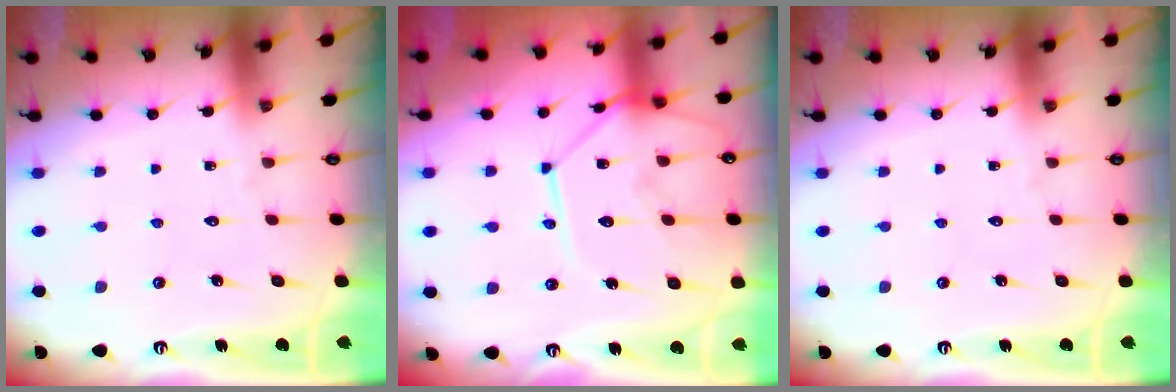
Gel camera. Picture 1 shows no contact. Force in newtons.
{"total": 15.0, "press": 14.8, "slide": 1.9}
{"total": 0.0}